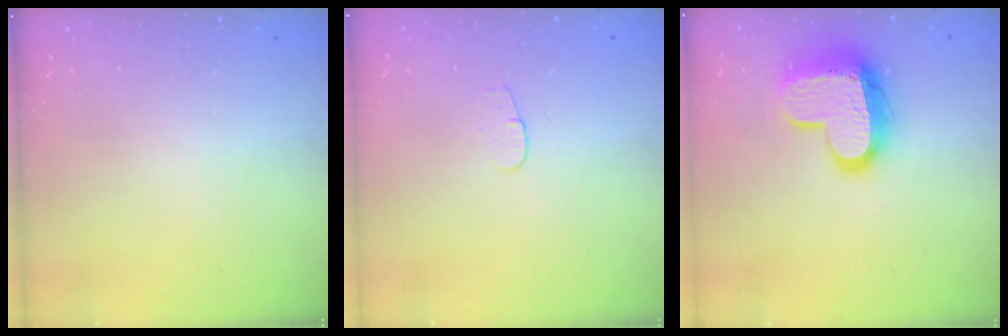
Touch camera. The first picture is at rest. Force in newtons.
{"total": 3.6, "press": 3.6, "slide": 0.4}
{"total": 15.1, "press": 15.0, "slide": 1.2}